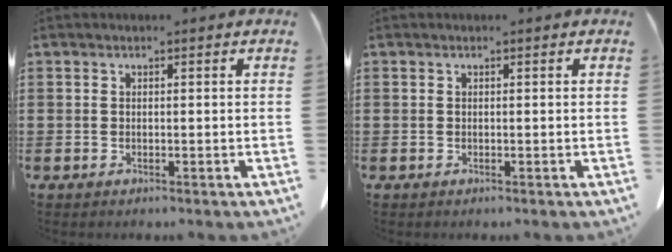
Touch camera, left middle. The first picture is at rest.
{"total": 0.0}